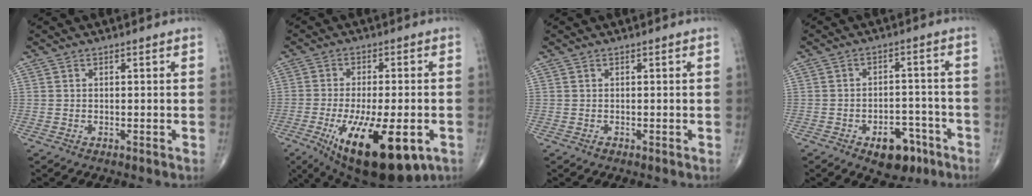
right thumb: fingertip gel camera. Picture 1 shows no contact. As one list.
[{"total": 19.4, "force": [-7.7, 7.2, 16.3], "torque": [-0.256, -0.016, -0.105]}, {"total": 0.0}, {"total": 8.6, "force": [-4.9, 5.0, 5.0], "torque": [-0.038, 0.036, -0.064]}]